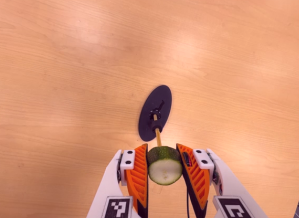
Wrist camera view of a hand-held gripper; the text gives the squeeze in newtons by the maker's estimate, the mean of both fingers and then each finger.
{"total": 10.6, "left": 9.5, "right": 11.7}